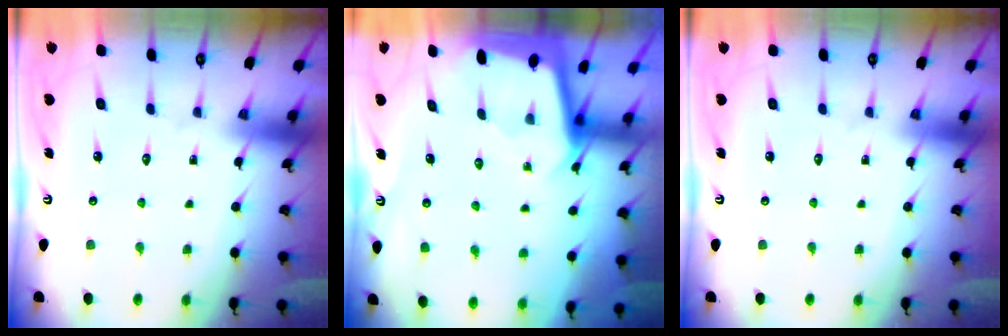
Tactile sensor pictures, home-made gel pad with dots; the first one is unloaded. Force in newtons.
{"total": 2.2, "press": 2.1, "slide": 0.3}
{"total": 0.0}